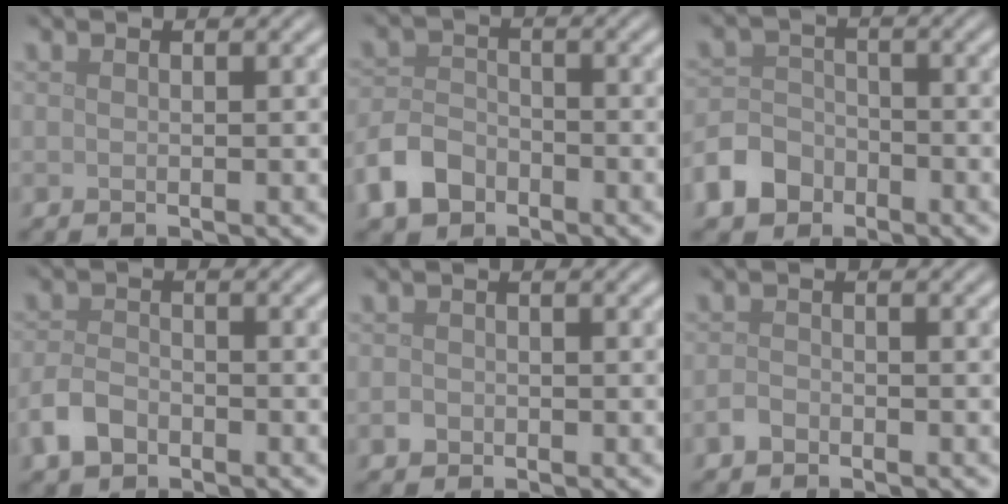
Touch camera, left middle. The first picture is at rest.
{"total": 4.0, "force": [-2.4, 2.7, 1.7], "torque": [-0.037, 0.000, -0.055]}
{"total": 4.6, "force": [-2.8, 3.3, 1.4], "torque": [-0.024, -0.001, -0.061]}
{"total": 2.7, "force": [-1.7, 1.6, 1.4], "torque": [-0.026, 0.001, -0.043]}
{"total": 0.8, "force": [-0.4, 0.7, 0.2], "torque": [0.000, -0.003, -0.008]}
{"total": 1.1, "force": [-0.8, 0.6, 0.4], "torque": [-0.006, 0.001, -0.019]}